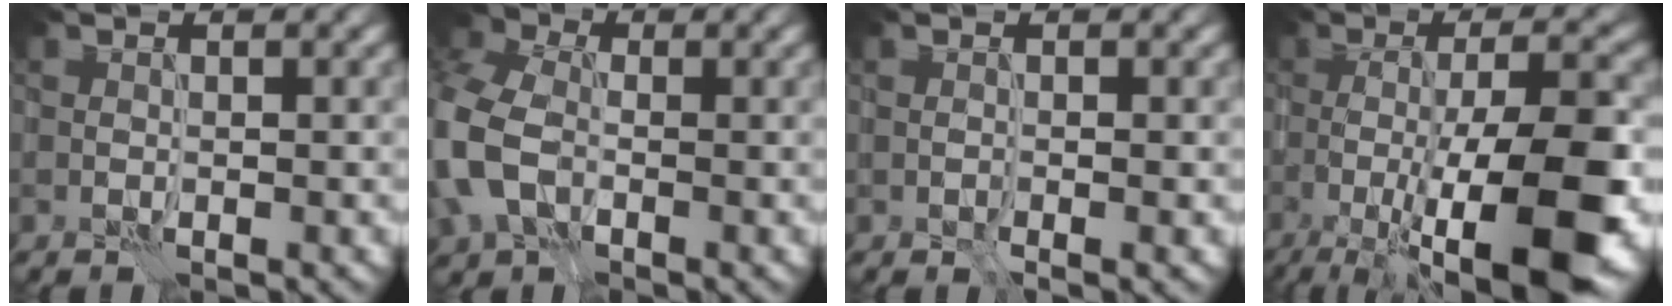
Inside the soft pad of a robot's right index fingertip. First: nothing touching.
{"total": 9.7, "force": [-1.7, 6.9, 6.6], "torque": [-0.191, -0.009, -0.044]}
{"total": 0.8, "force": [-0.2, 0.1, 0.7], "torque": [-0.010, -0.001, -0.005]}
{"total": 13.5, "force": [-3.9, 3.8, 12.3], "torque": [-0.181, 0.000, -0.059]}